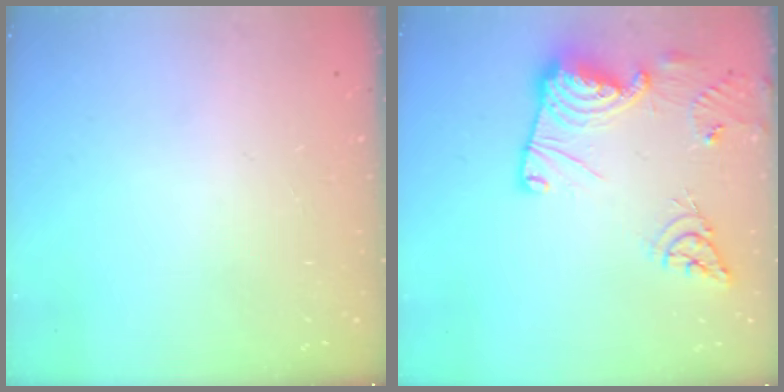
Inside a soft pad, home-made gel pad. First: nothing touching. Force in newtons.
{"total": 18.1, "press": 18.0, "slide": 1.7}